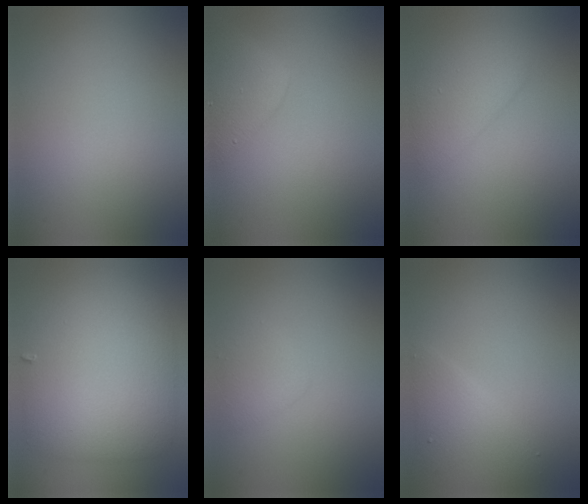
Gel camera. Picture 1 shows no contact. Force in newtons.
{"total": 2.9, "press": 2.9, "slide": 0.0}
{"total": 3.0, "press": 3.0, "slide": 0.2}
{"total": 7.9, "press": 7.9, "slide": 0.3}
{"total": 1.4, "press": 1.4, "slide": 0.0}
{"total": 3.1, "press": 3.1, "slide": 0.3}